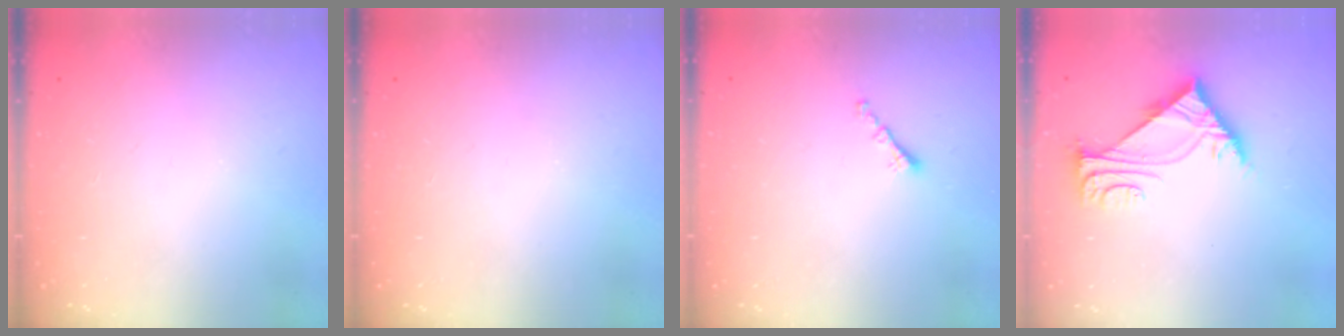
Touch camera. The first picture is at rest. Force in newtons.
{"total": 0.0}
{"total": 1.3, "press": 1.2, "slide": 0.5}
{"total": 6.0, "press": 6.0, "slide": 0.5}